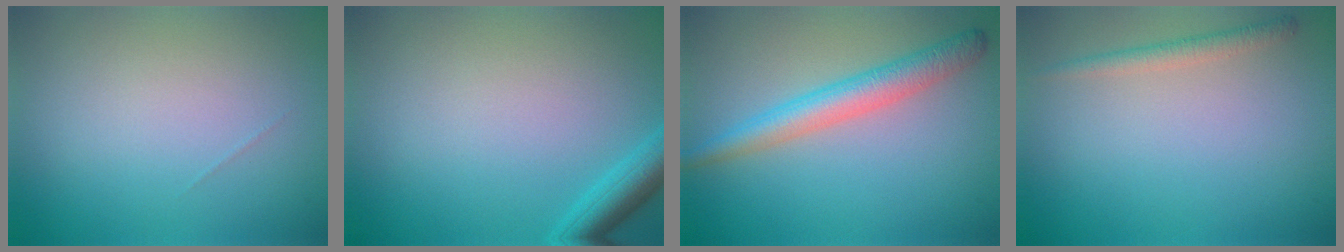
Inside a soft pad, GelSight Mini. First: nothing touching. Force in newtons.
{"total": 2.9, "press": 2.9, "slide": 0.2}
{"total": 3.8, "press": 3.8, "slide": 0.3}
{"total": 1.5, "press": 1.5, "slide": 0.1}